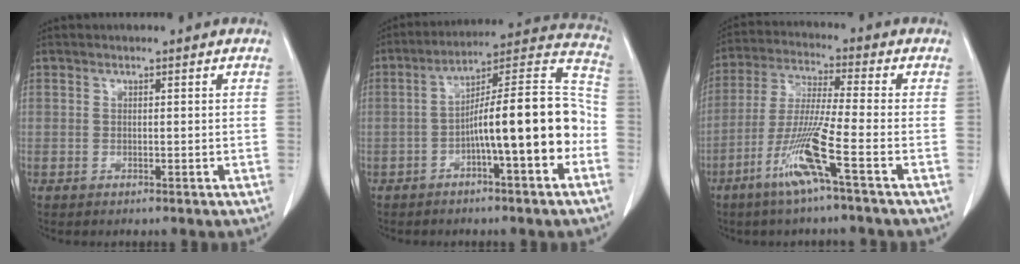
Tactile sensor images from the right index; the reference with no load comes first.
{"total": 16.3, "force": [-4.2, 1.7, 15.6], "torque": [-0.237, 0.037, -0.064]}
{"total": 10.4, "force": [-5.1, -1.1, 9.0], "torque": [-0.184, -0.014, -0.102]}